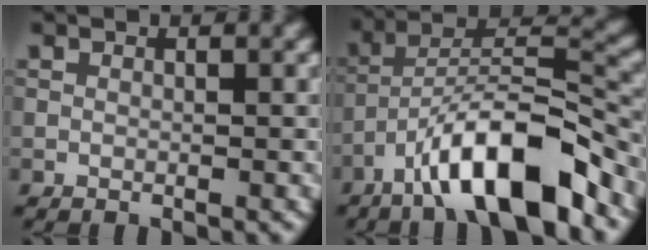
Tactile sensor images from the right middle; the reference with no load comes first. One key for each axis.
{"total": 10.6, "fx": -6.7, "fy": 2.8, "fz": 7.8, "tx": -0.123, "ty": 0.019, "tz": -0.121}